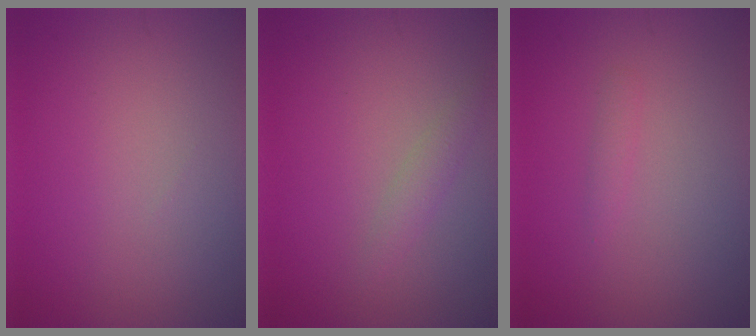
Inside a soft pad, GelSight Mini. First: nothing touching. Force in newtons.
{"total": 1.2, "press": 1.2, "slide": 0.0}
{"total": 0.7, "press": 0.7, "slide": 0.1}